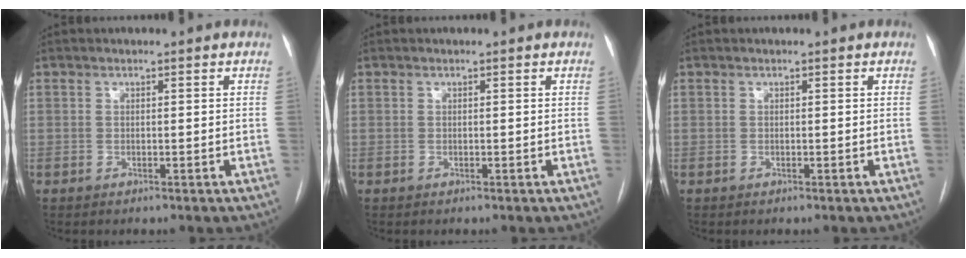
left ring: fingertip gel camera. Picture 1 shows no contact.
{"total": 0.0}
{"total": 0.0}